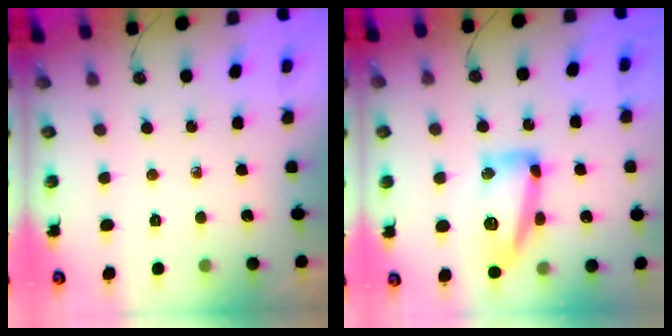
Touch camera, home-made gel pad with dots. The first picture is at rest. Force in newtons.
{"total": 14.2, "press": 14.2, "slide": 1.1}